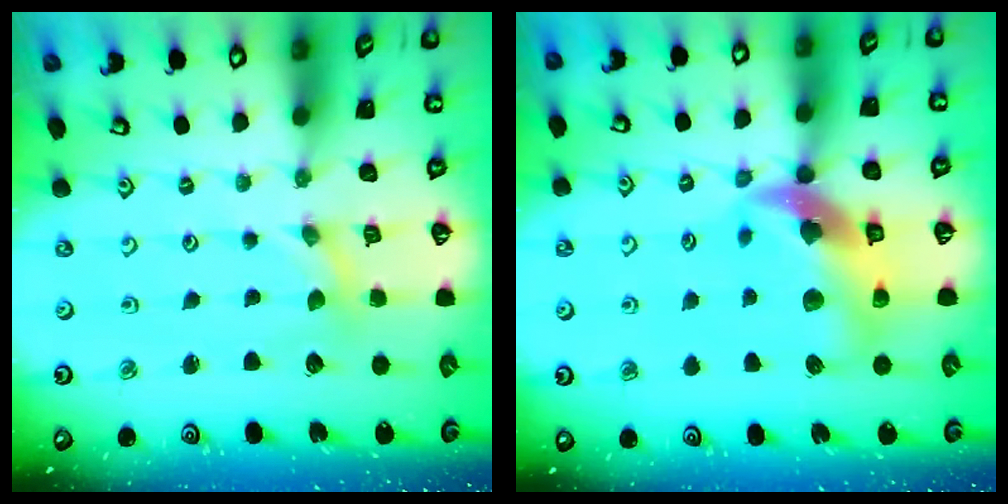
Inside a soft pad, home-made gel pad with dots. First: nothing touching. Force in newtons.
{"total": 14.0, "press": 13.9, "slide": 1.9}